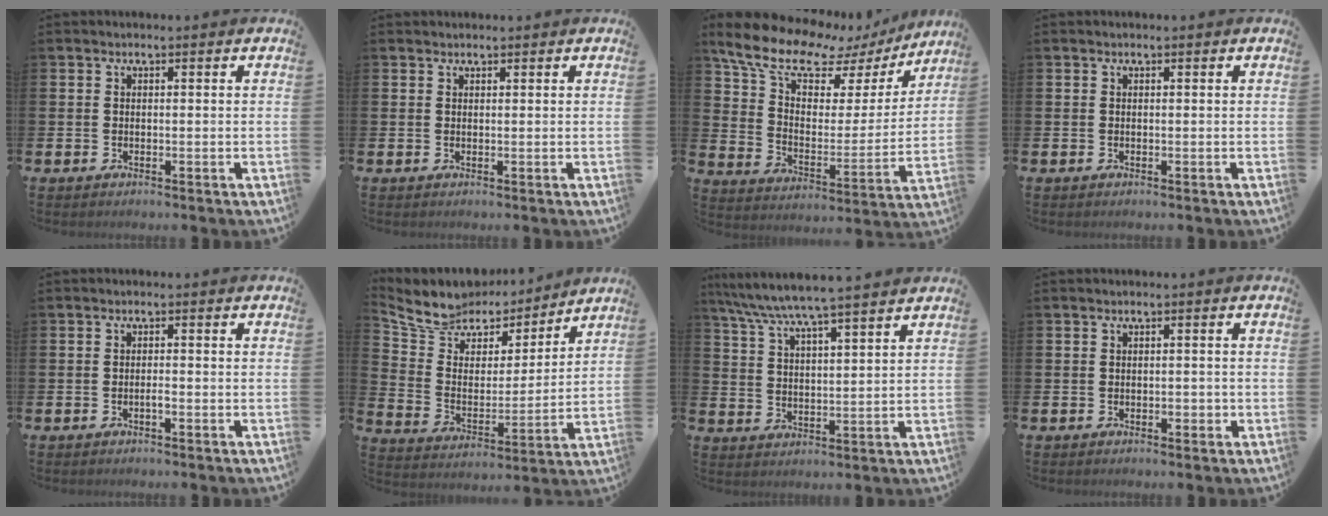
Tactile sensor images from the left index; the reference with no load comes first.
{"total": 0.7, "force": [0.7, 0.2, -0.1], "torque": [0.018, -0.005, 0.009]}
{"total": 12.8, "force": [10.3, 5.0, 5.6], "torque": [-0.147, -0.055, 0.179]}
{"total": 0.0}
{"total": 0.9, "force": [-0.4, 0.2, 0.8], "torque": [-0.024, 0.000, -0.005]}
{"total": 7.8, "force": [7.0, 3.5, 0.2], "torque": [-0.055, -0.057, 0.123]}
{"total": 7.0, "force": [6.6, -0.2, 2.4], "torque": [-0.075, -0.033, 0.116]}
{"total": 1.1, "force": [-0.4, 0.6, 0.9], "torque": [-0.015, 0.001, -0.008]}